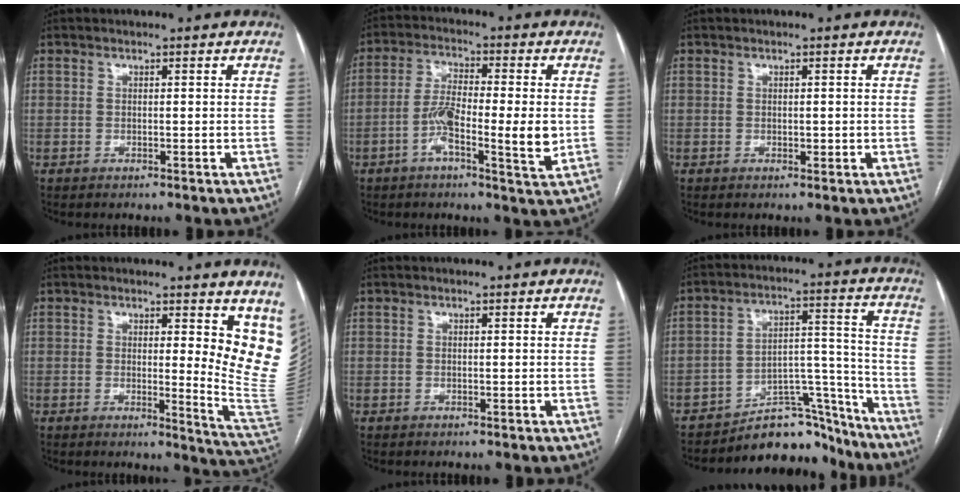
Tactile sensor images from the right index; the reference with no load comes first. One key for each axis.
{"total": 9.8, "fx": -2.0, "fy": 1.6, "fz": 9.4, "tx": -0.167, "ty": 0.001, "tz": -0.040}
{"total": 1.1, "fx": -0.1, "fy": 0.7, "fz": 0.8, "tx": -0.010, "ty": -0.001, "tz": 0.001}
{"total": 10.6, "fx": 5.3, "fy": 1.9, "fz": 9.0, "tx": -0.093, "ty": -0.035, "tz": 0.041}
{"total": 0.0}
{"total": 12.3, "fx": -11.5, "fy": 4.2, "fz": 1.5, "tx": 0.003, "ty": 0.072, "tz": -0.174}